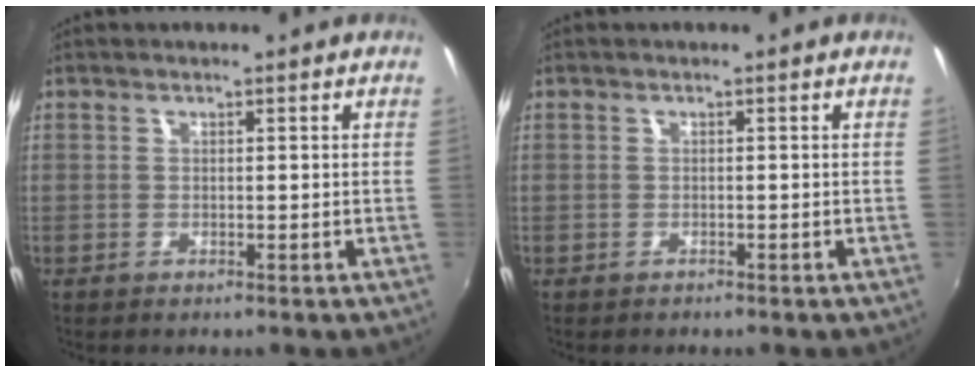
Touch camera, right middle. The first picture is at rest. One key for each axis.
{"total": 0.5, "fx": -0.4, "fy": 0.3, "fz": 0.0, "tx": -0.003, "ty": -0.001, "tz": -0.007}